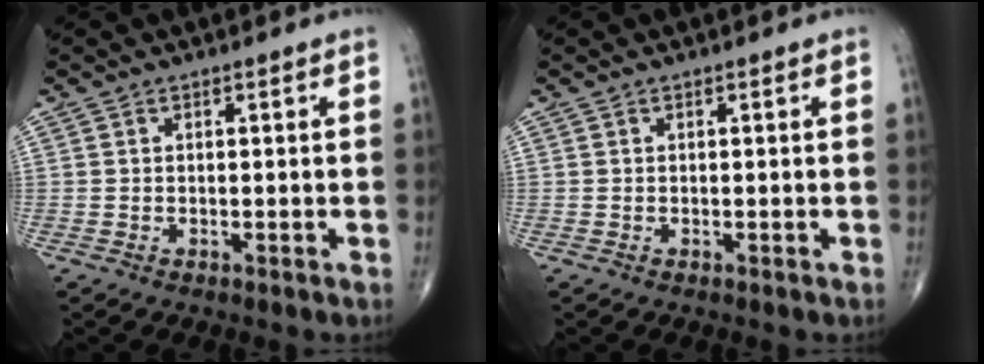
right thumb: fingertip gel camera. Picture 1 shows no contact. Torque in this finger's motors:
{"motor_torque": [0.02, -0.15, 0.10, 0.06, -0.02]}